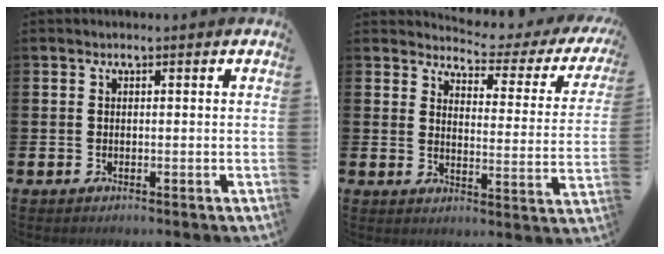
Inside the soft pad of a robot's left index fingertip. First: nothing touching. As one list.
[{"total": 3.2, "force": [2.9, 1.2, 0.9], "torque": [-0.033, -0.028, 0.040]}]